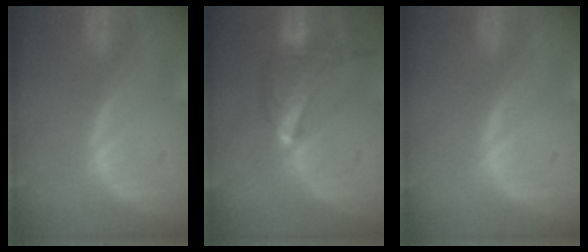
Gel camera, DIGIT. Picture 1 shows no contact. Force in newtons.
{"total": 9.5, "press": 8.4, "slide": 4.3}
{"total": 0.0}